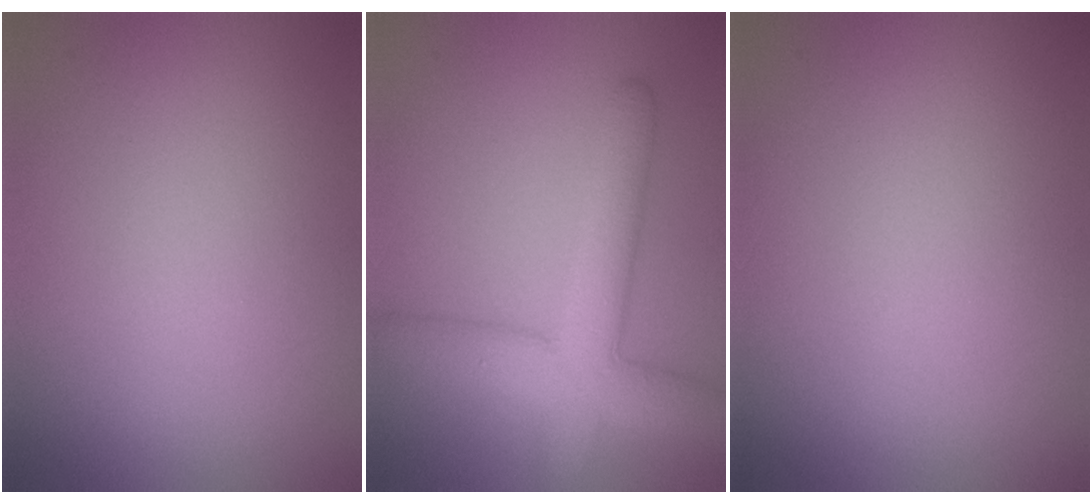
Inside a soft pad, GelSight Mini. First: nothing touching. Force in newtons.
{"total": 6.8, "press": 6.8, "slide": 0.2}
{"total": 0.0}